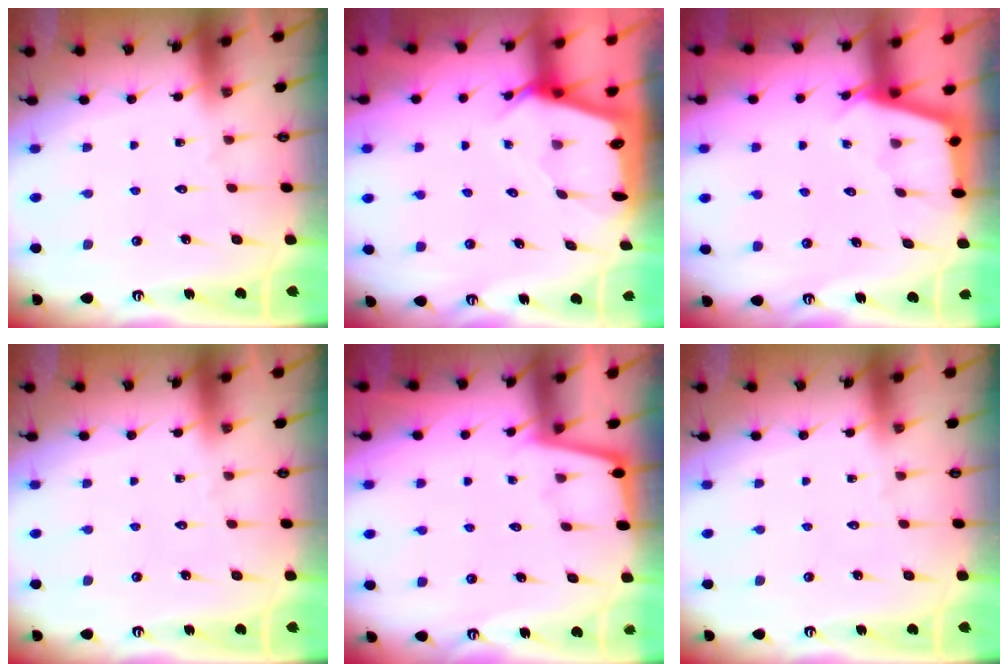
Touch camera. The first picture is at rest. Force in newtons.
{"total": 2.3, "press": 2.3, "slide": 0.2}
{"total": 2.9, "press": 2.9, "slide": 0.3}
{"total": 0.0}
{"total": 1.7, "press": 1.7, "slide": 0.3}
{"total": 0.0}